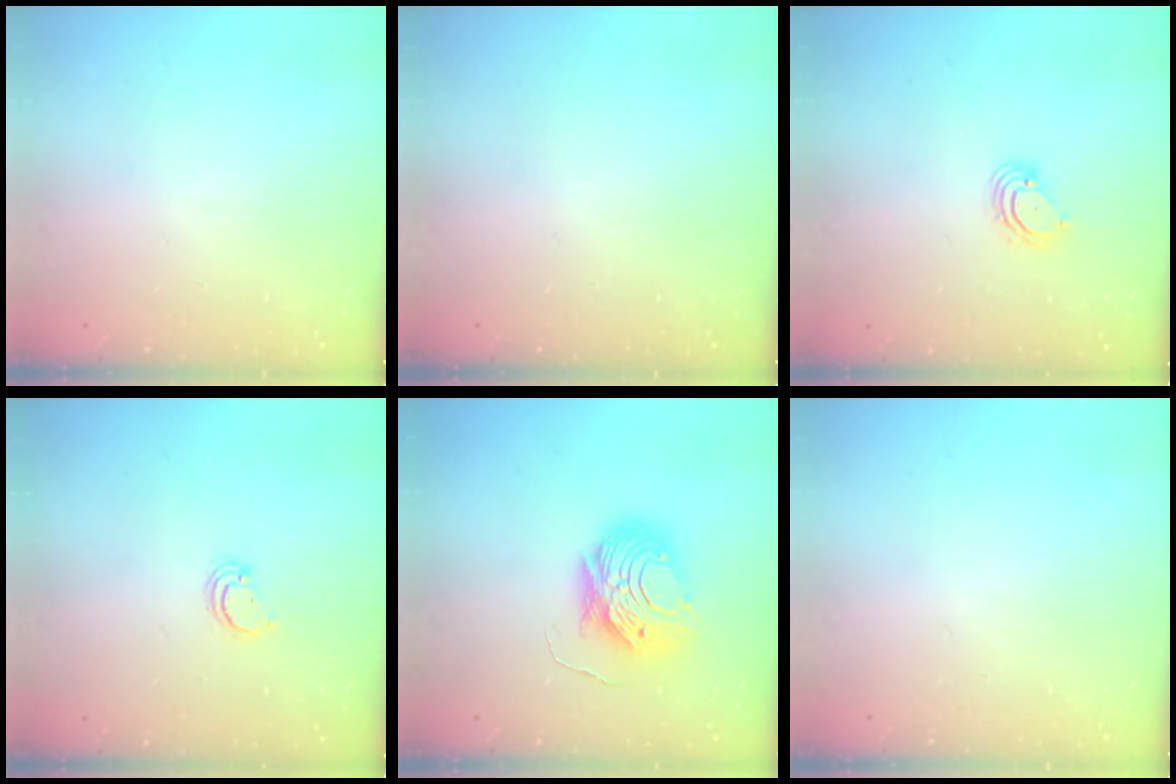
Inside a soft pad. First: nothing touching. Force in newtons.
{"total": 0.0}
{"total": 4.3, "press": 4.3, "slide": 0.4}
{"total": 2.4, "press": 2.4, "slide": 0.2}
{"total": 10.5, "press": 10.5, "slide": 1.0}
{"total": 0.0}